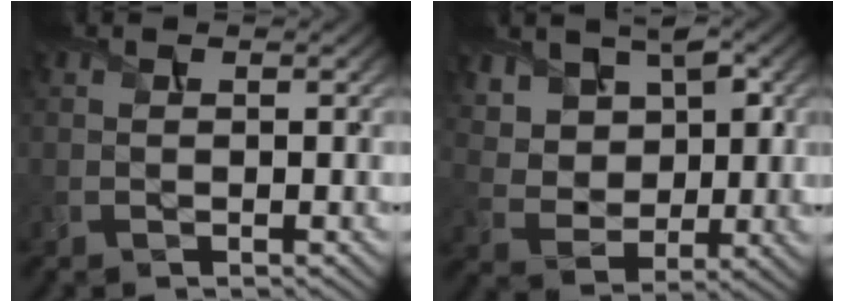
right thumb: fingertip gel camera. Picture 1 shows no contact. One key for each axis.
{"total": 8.3, "fx": 3.7, "fy": 6.1, "fz": 4.2, "tx": -0.121, "ty": -0.007, "tz": 0.089}